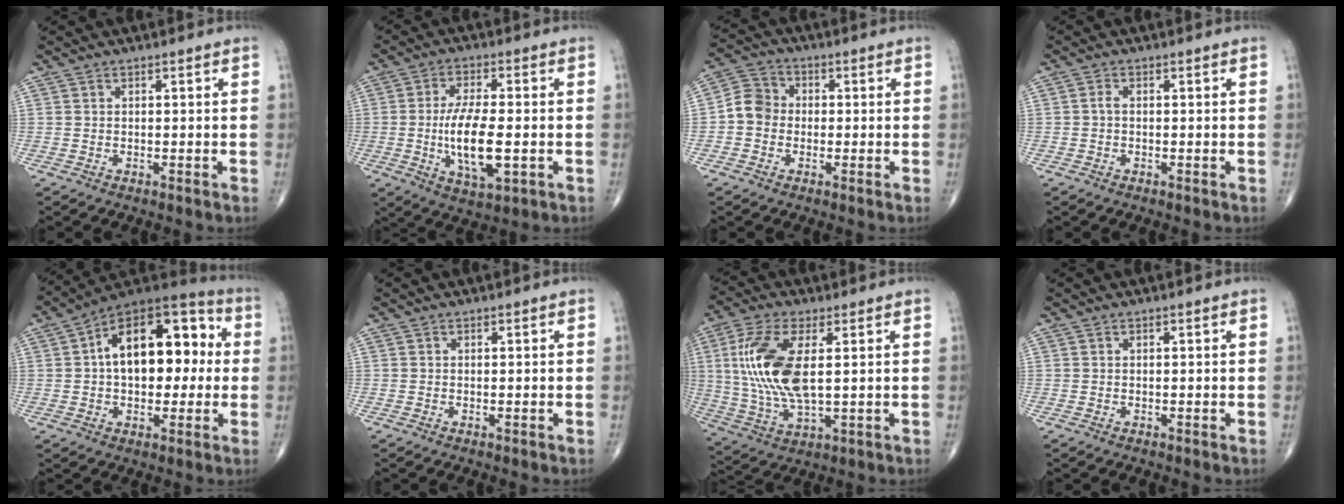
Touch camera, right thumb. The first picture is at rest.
{"total": 11.7, "force": [-1.7, 4.4, 10.8], "torque": [-0.201, -0.006, -0.026]}
{"total": 6.0, "force": [-0.9, 5.4, 2.5], "torque": [-0.028, 0.022, -0.032]}
{"total": 1.0, "force": [-0.2, 0.6, 0.8], "torque": [-0.012, 0.001, -0.007]}
{"total": 20.1, "force": [2.3, 11.5, 16.4], "torque": [-0.217, 0.043, 0.026]}
{"total": 0.0}
{"total": 15.2, "force": [2.3, 6.3, 13.6], "torque": [-0.302, -0.009, 0.051]}
{"total": 0.0}